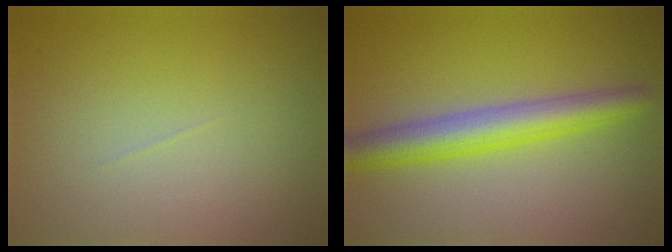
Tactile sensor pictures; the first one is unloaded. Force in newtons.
{"total": 4.7, "press": 4.7, "slide": 0.2}